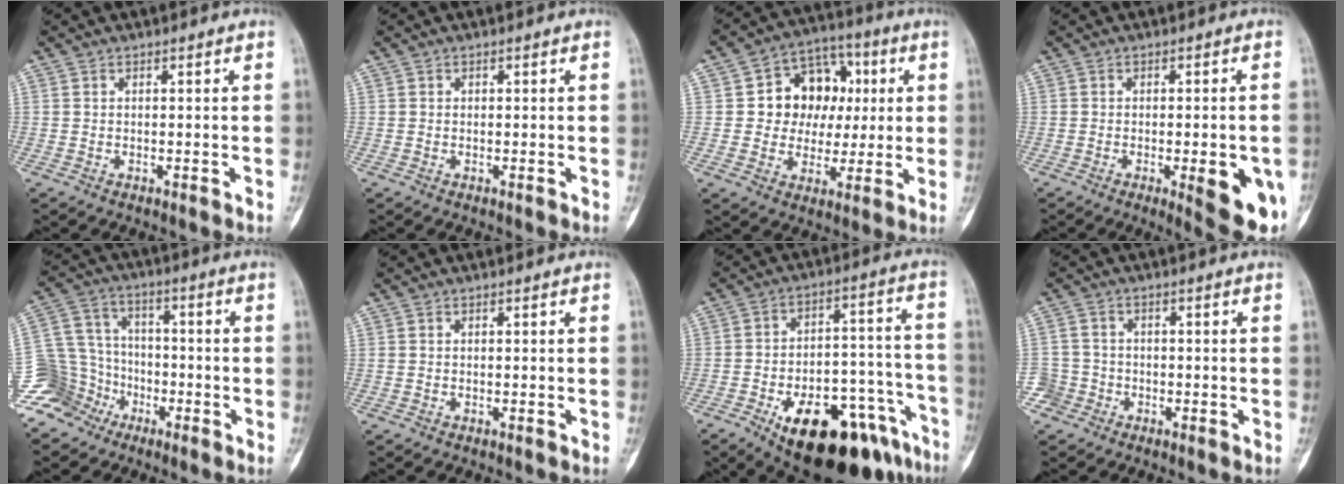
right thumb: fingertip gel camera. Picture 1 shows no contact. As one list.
[{"total": 0.0}, {"total": 13.4, "force": [2.0, 11.0, 7.4], "torque": [-0.049, 0.016, 0.029]}, {"total": 11.8, "force": [-3.4, 3.3, 10.8], "torque": [-0.120, -0.011, -0.034]}, {"total": 13.1, "force": [-7.6, 10.4, 2.6], "torque": [-0.044, 0.070, -0.143]}, {"total": 0.0}, {"total": 24.3, "force": [-14.2, 10.4, 16.8], "torque": [-0.172, 0.089, -0.204]}, {"total": 4.2, "force": [-2.3, 3.6, -0.3], "torque": [0.023, 0.018, -0.049]}]